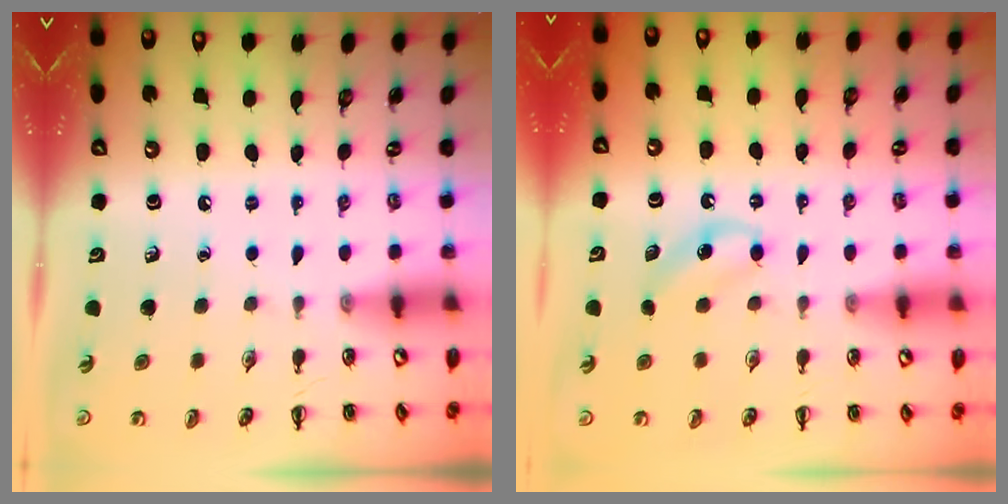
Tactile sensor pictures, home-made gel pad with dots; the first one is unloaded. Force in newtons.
{"total": 5.4, "press": 5.2, "slide": 1.5}